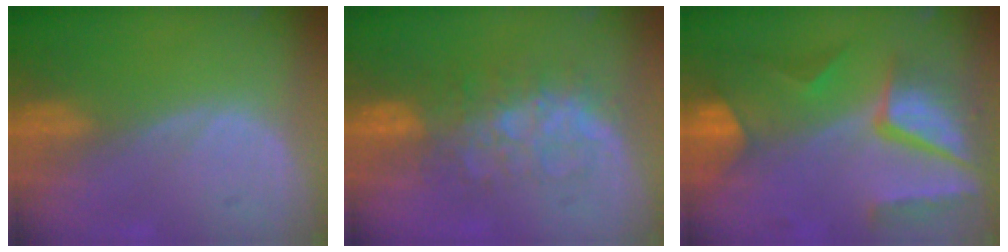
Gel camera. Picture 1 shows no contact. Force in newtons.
{"total": 8.0, "press": 7.3, "slide": 3.2}
{"total": 10.4, "press": 8.8, "slide": 5.5}